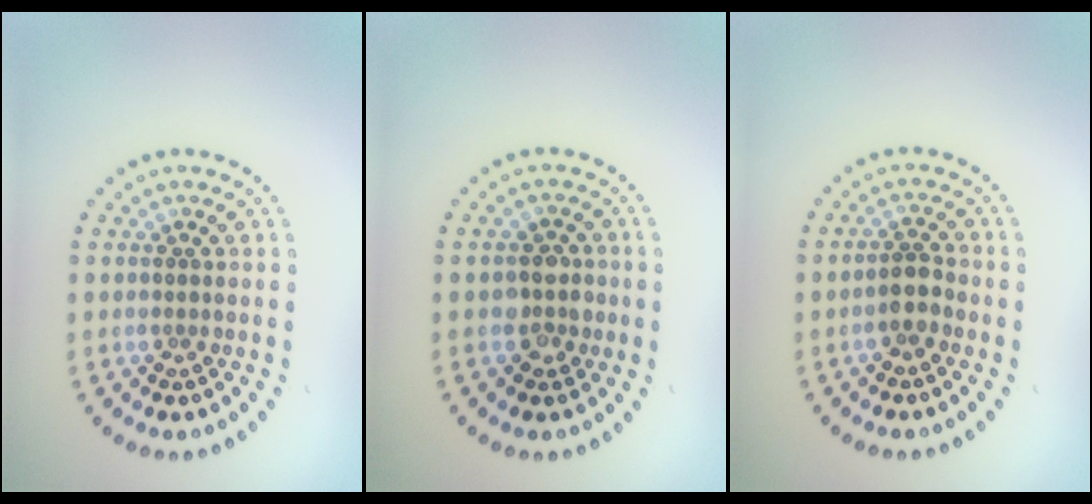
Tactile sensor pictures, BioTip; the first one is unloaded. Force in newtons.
{"total": 2.2, "press": 2.0, "slide": 1.0}
{"total": 1.9, "press": 1.6, "slide": 0.9}